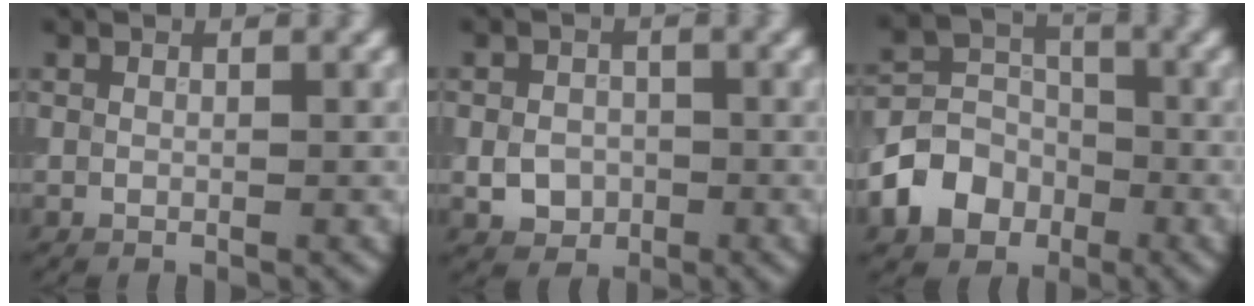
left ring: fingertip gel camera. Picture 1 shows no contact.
{"total": 2.7, "force": [-0.7, 2.3, 1.3], "torque": [-0.019, -0.002, -0.016]}
{"total": 5.8, "force": [-2.7, 4.6, 2.3], "torque": [-0.041, 0.001, -0.061]}